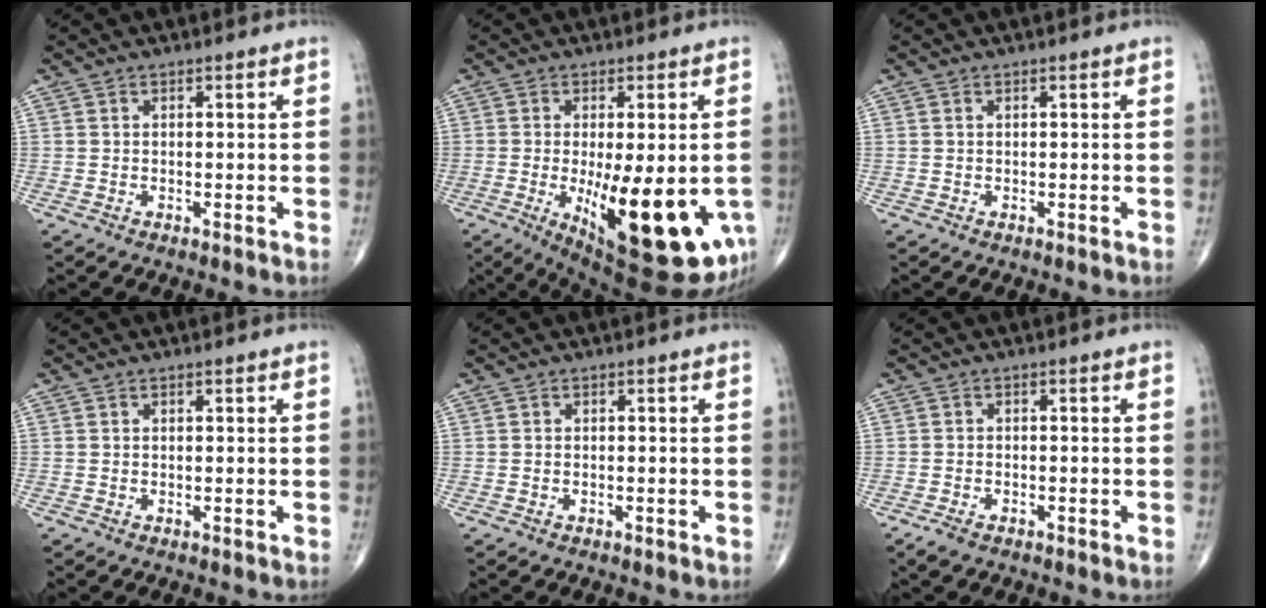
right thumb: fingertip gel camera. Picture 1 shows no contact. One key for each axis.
{"total": 21.3, "fx": -5.3, "fy": 7.5, "fz": 19.2, "tx": -0.239, "ty": -0.034, "tz": -0.052}
{"total": 0.0}
{"total": 0.0}
{"total": 0.0}
{"total": 2.3, "fx": -1.6, "fy": 1.1, "fz": 1.3, "tx": -0.032, "ty": -0.001, "tz": -0.028}